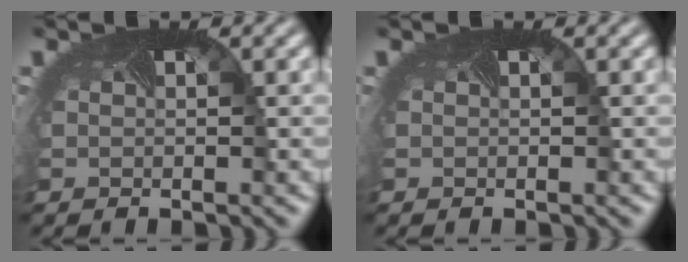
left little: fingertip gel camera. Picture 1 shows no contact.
{"total": 0.0}